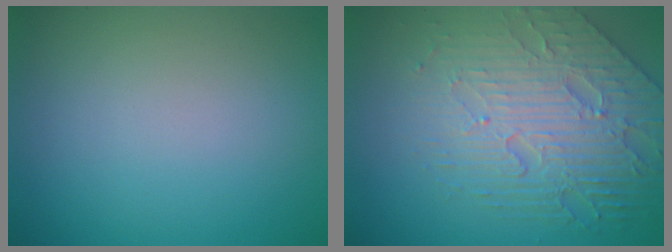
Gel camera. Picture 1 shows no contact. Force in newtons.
{"total": 6.7, "press": 5.3, "slide": 4.1}